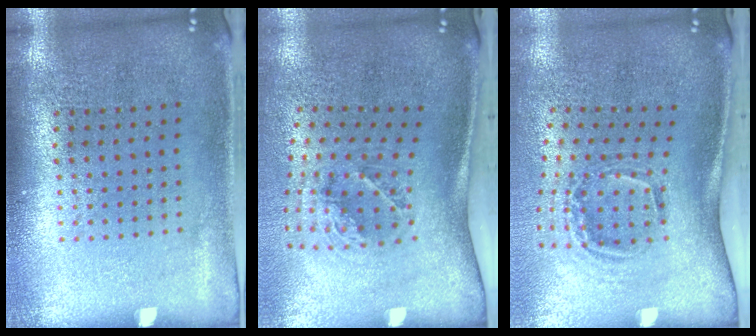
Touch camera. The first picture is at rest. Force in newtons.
{"total": 2.0, "press": 1.3, "slide": 1.5}
{"total": 2.1, "press": 1.3, "slide": 1.6}